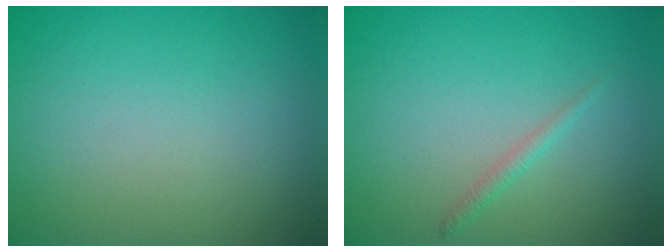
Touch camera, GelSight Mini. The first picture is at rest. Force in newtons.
{"total": 0.9, "press": 0.9, "slide": 0.1}